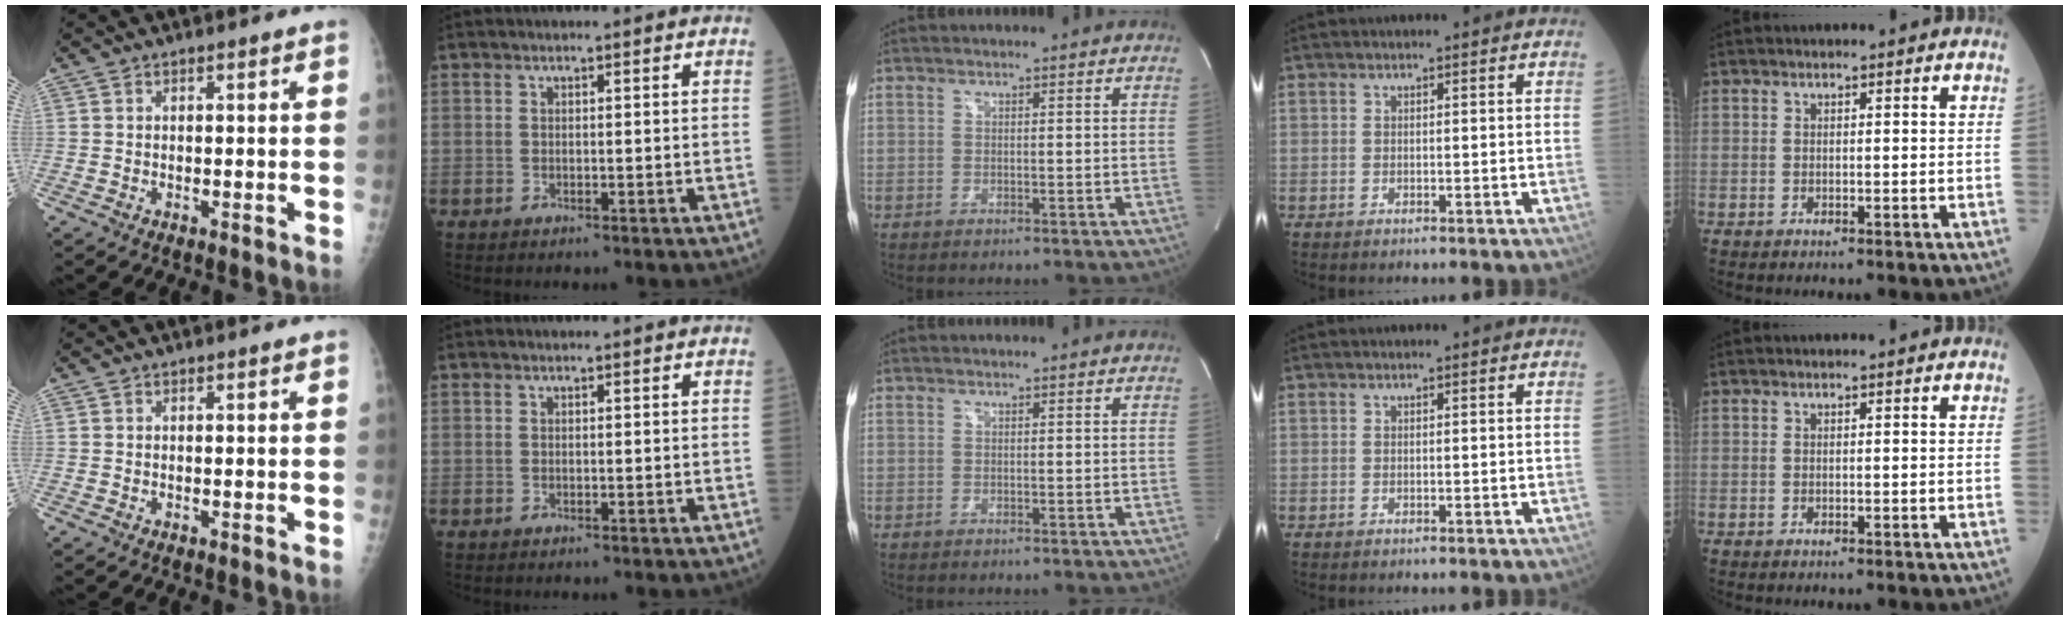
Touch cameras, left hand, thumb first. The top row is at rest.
{}